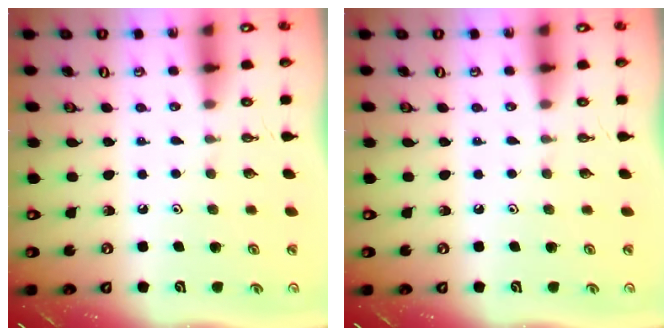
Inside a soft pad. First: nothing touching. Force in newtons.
{"total": 0.0}